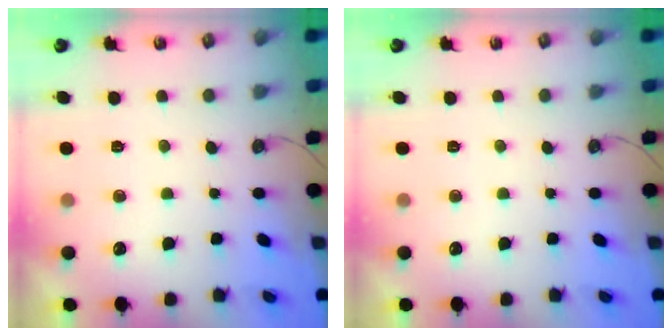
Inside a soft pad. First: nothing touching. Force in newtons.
{"total": 0.0}